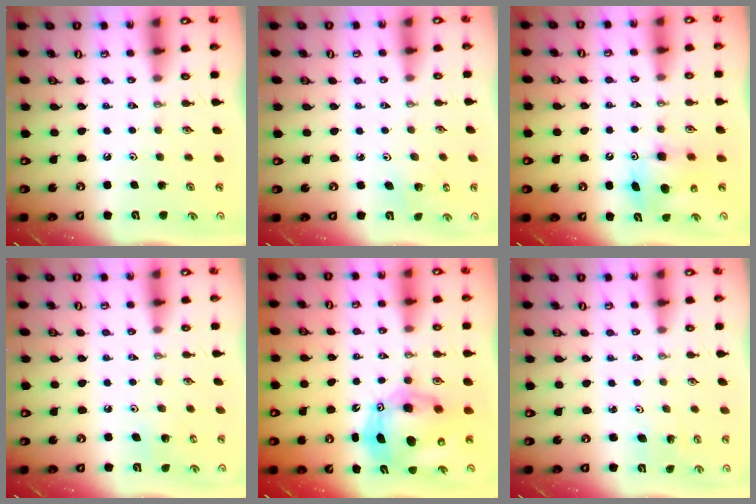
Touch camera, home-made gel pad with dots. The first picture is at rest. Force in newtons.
{"total": 2.3, "press": 2.3, "slide": 0.2}
{"total": 8.0, "press": 7.9, "slide": 0.4}
{"total": 5.2, "press": 5.2, "slide": 0.3}
{"total": 14.5, "press": 14.3, "slide": 2.4}
{"total": 2.5, "press": 2.5, "slide": 0.2}